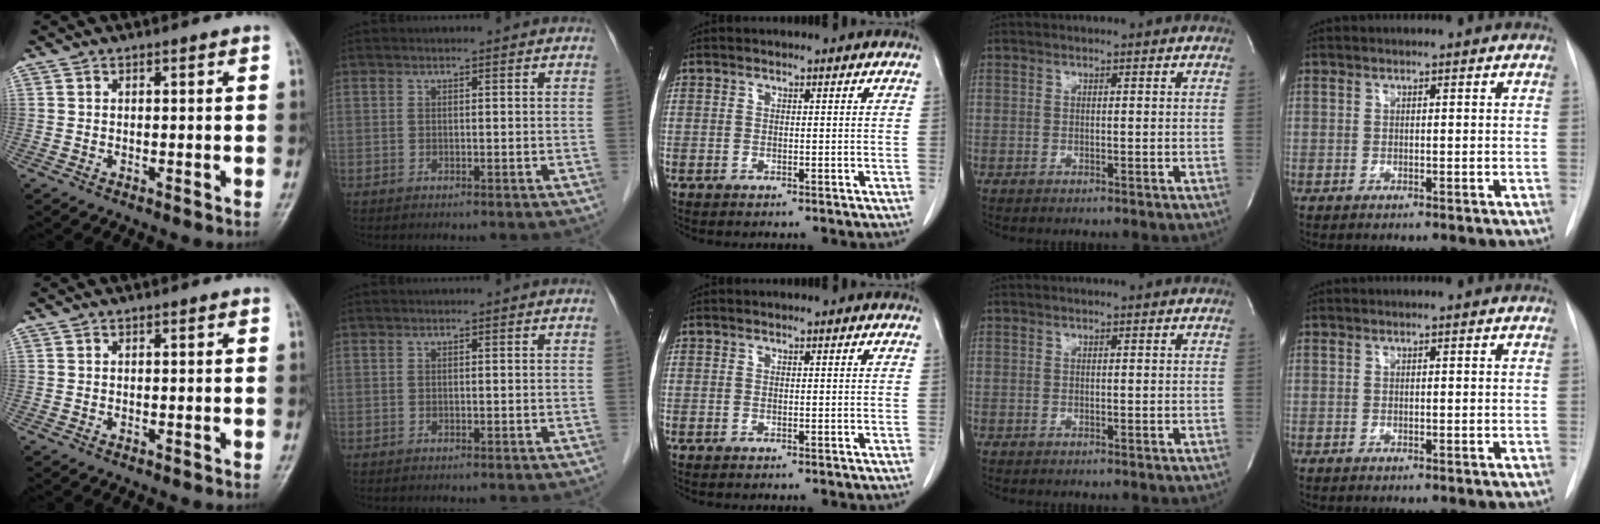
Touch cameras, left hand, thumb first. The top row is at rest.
{}